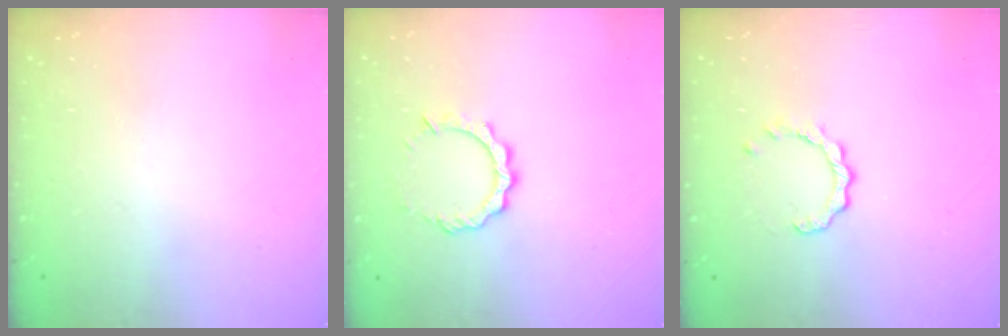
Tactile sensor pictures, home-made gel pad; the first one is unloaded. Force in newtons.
{"total": 6.9, "press": 6.9, "slide": 0.5}
{"total": 2.6, "press": 2.6, "slide": 0.2}